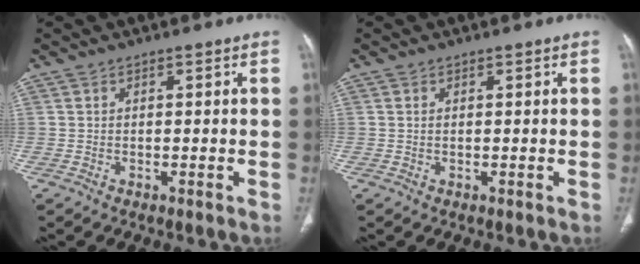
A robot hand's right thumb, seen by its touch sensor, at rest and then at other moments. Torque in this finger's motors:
{"motor_torque": [0.19, 0.55, -0.22, 0.04, 0.04]}